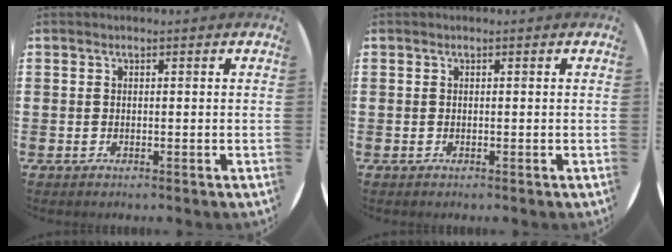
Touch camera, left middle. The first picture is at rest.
{"total": 0.0}